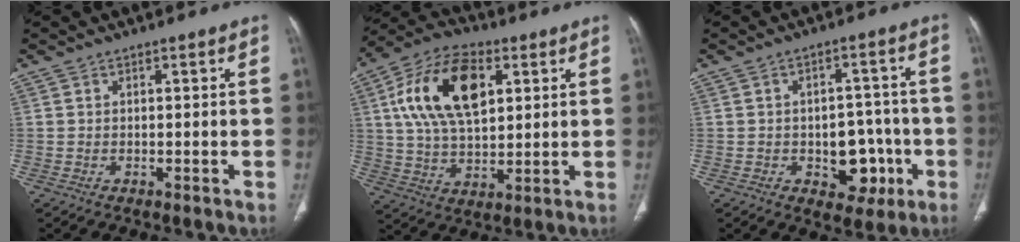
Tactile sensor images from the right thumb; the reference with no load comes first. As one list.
[{"total": 18.4, "force": [5.5, 10.2, 14.2], "torque": [-0.243, 0.001, 0.096]}, {"total": 9.6, "force": [-2.8, 6.5, 6.5], "torque": [-0.042, 0.026, -0.027]}]